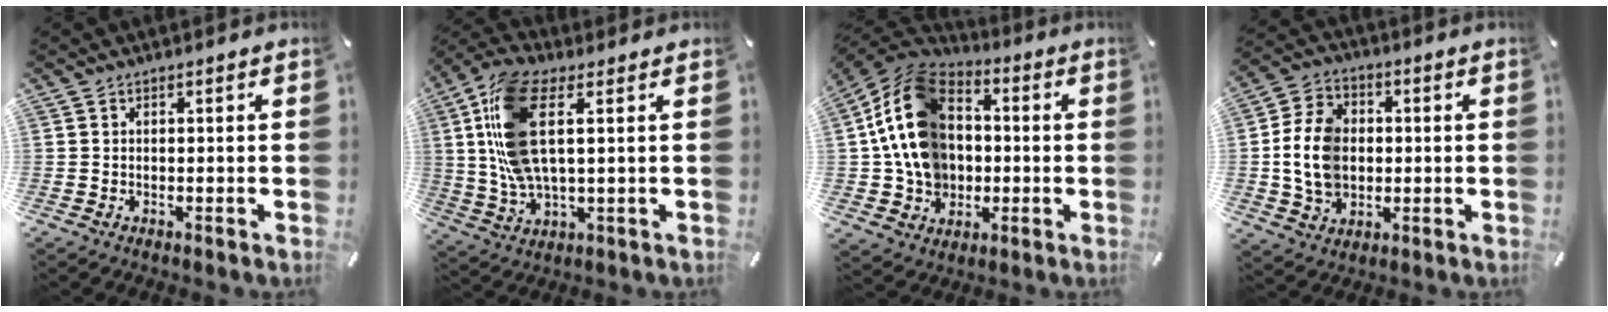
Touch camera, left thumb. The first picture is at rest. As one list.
[{"total": 15.1, "force": [3.6, 6.6, 13.1], "torque": [-0.284, -0.007, 0.067]}, {"total": 18.2, "force": [0.2, 15.2, 10.0], "torque": [-0.228, 0.006, 0.009]}, {"total": 12.5, "force": [-0.3, 10.1, 7.4], "torque": [-0.164, 0.015, -0.004]}]